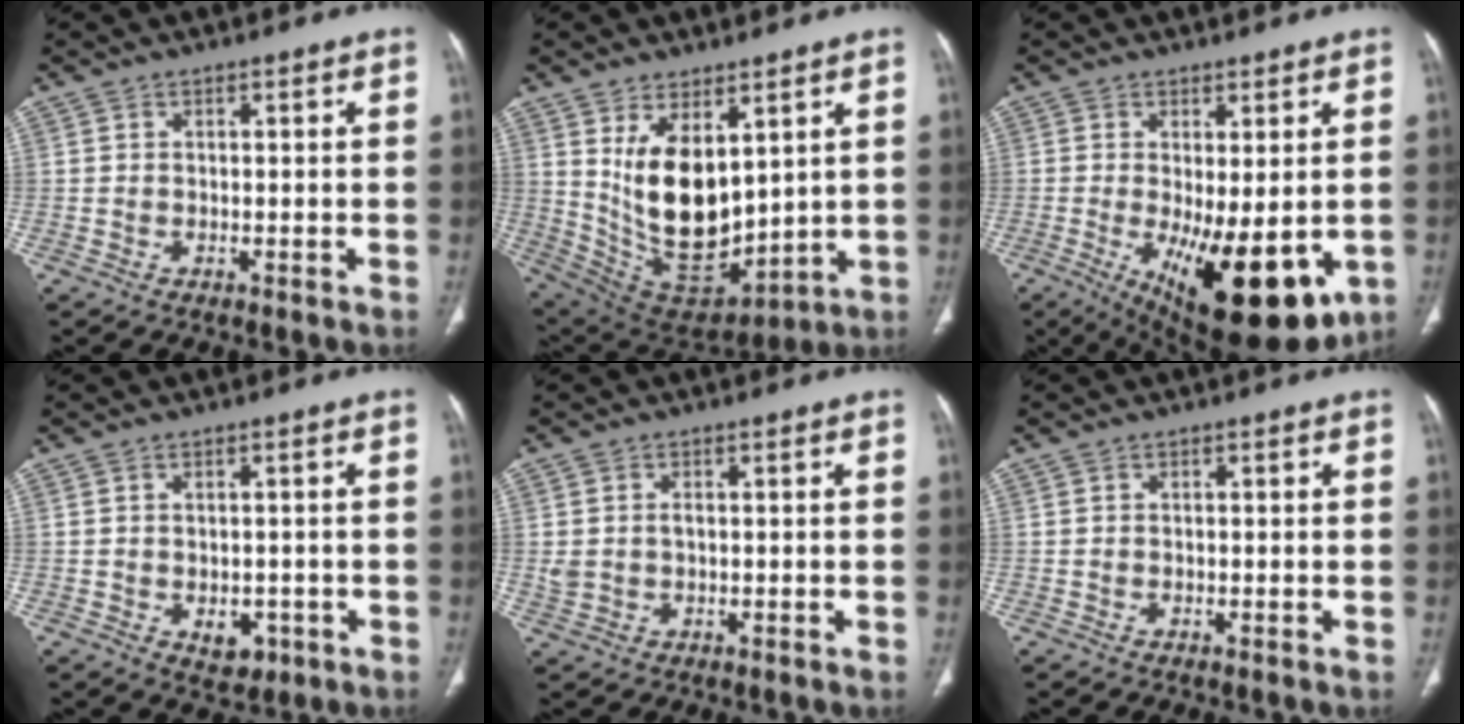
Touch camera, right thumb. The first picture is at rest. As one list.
[{"total": 16.6, "force": [4.4, 9.1, 13.1], "torque": [-0.199, -0.036, 0.115]}, {"total": 16.8, "force": [-4.5, 6.5, 14.9], "torque": [-0.197, -0.028, -0.043]}, {"total": 4.3, "force": [-1.3, 3.0, 2.8], "torque": [-0.023, 0.005, -0.005]}, {"total": 3.0, "force": [0.1, 2.3, 2.0], "torque": [-0.041, 0.004, 0.006]}, {"total": 0.0}]